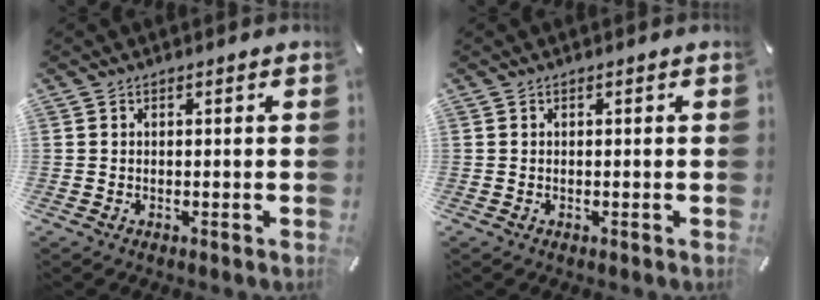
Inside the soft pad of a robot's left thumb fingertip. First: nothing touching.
{"total": 0.0}